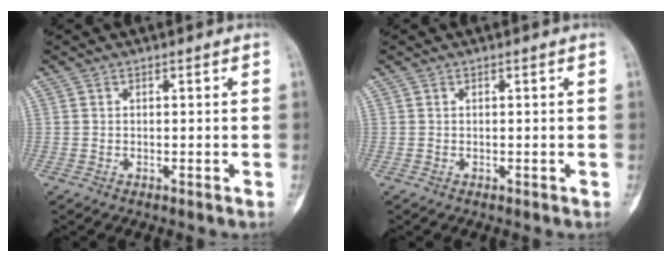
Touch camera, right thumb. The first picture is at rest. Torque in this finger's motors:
{"motor_torque": [-0.06, 0.09, 0.02, 0.02, -0.02]}